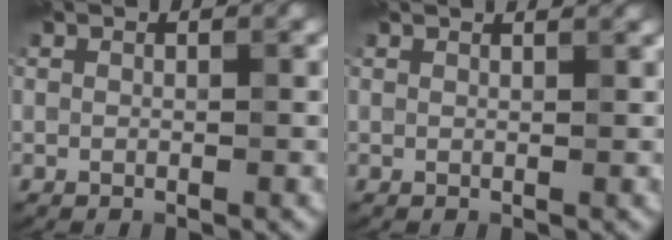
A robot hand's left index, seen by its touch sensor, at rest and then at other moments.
{"total": 1.8, "force": [1.5, 0.6, 0.7], "torque": [-0.007, 0.003, 0.002]}